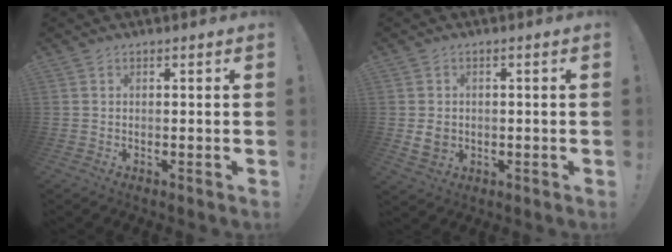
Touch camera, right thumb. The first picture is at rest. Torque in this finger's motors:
{"motor_torque": [-0.25, 0.01, 0.09, -0.11, -0.02]}